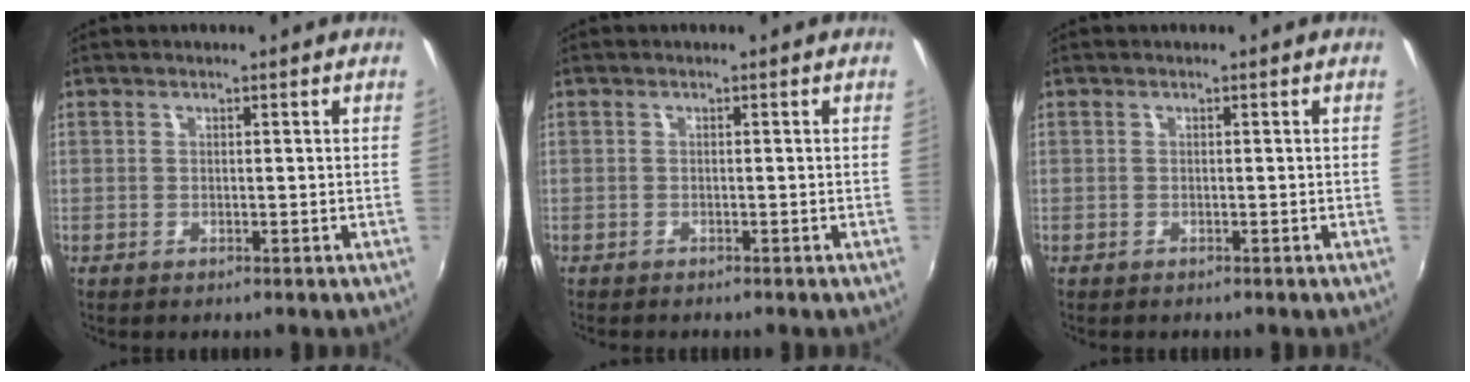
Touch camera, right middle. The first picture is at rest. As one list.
[{"total": 0.8, "force": [-0.8, 0.0, 0.2], "torque": [-0.005, -0.006, -0.014]}, {"total": 0.0}]